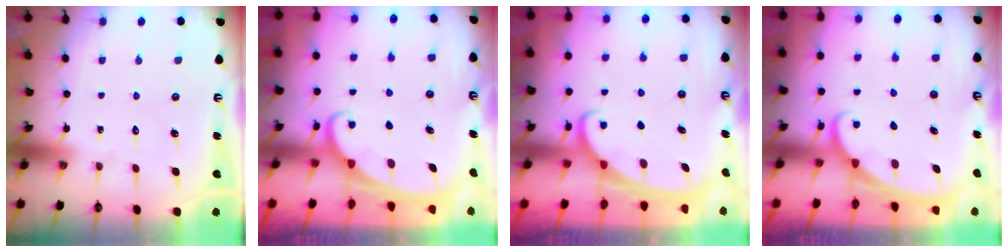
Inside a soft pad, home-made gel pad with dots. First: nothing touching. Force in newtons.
{"total": 2.0, "press": 2.0, "slide": 0.1}
{"total": 2.3, "press": 2.3, "slide": 0.3}
{"total": 1.7, "press": 1.7, "slide": 0.1}